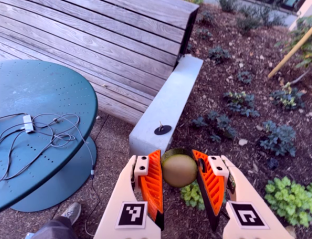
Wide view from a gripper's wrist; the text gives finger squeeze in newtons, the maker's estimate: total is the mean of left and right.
{"total": 11.1, "left": 10.9, "right": 11.3}